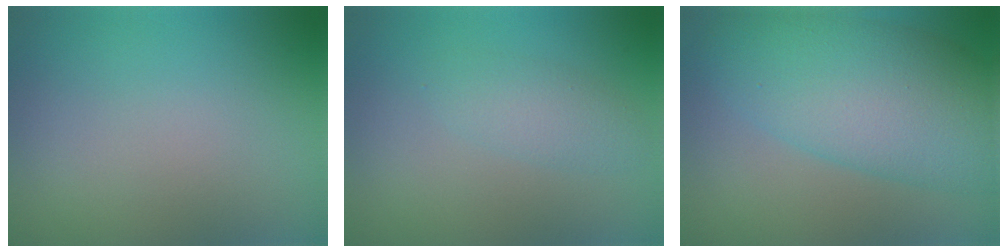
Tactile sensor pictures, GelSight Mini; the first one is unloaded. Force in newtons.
{"total": 2.0, "press": 2.0, "slide": 0.1}
{"total": 9.9, "press": 9.9, "slide": 0.2}